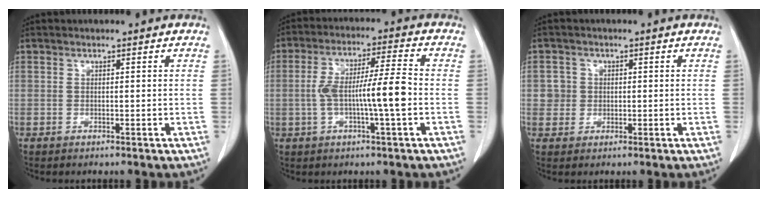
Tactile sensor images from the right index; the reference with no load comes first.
{"total": 9.8, "force": [-1.6, 0.5, 9.6], "torque": [-0.179, 0.014, -0.031]}
{"total": 2.7, "force": [0.3, 2.7, 0.1], "torque": [0.010, 0.005, 0.004]}